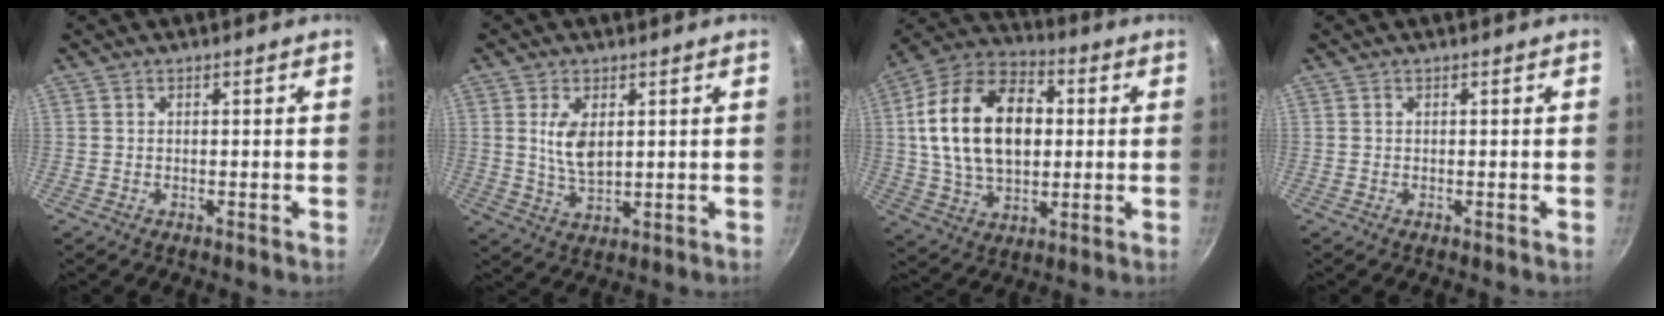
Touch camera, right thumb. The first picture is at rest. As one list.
[{"total": 6.3, "force": [1.5, 3.4, 5.1], "torque": [-0.092, -0.019, 0.032]}, {"total": 21.3, "force": [2.5, 13.9, 16.0], "torque": [-0.255, 0.019, 0.037]}, {"total": 0.0}]